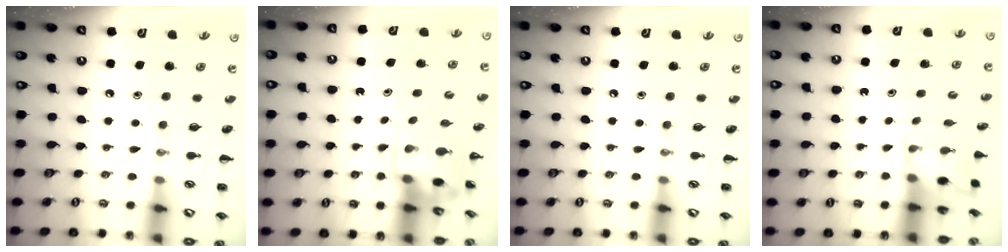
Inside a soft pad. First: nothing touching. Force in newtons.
{"total": 3.8, "press": 3.7, "slide": 0.7}
{"total": 0.0}
{"total": 2.2, "press": 2.1, "slide": 0.6}